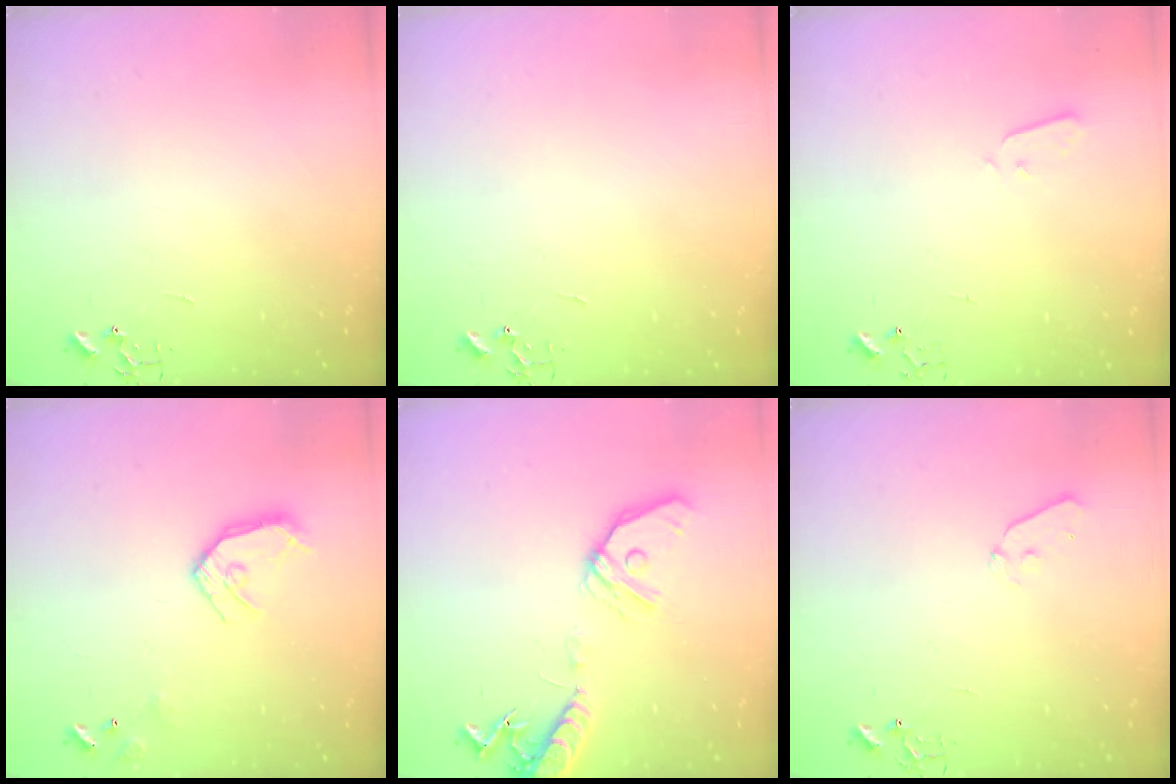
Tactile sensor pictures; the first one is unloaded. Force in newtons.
{"total": 0.0}
{"total": 2.1, "press": 2.0, "slide": 0.4}
{"total": 11.7, "press": 11.6, "slide": 1.2}
{"total": 15.4, "press": 15.2, "slide": 2.8}
{"total": 4.9, "press": 4.8, "slide": 0.7}